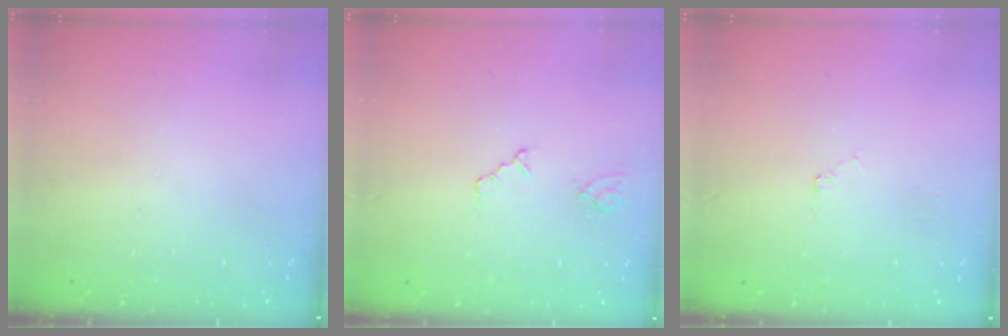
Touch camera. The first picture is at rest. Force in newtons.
{"total": 2.9, "press": 2.9, "slide": 0.5}
{"total": 1.8, "press": 1.7, "slide": 0.4}